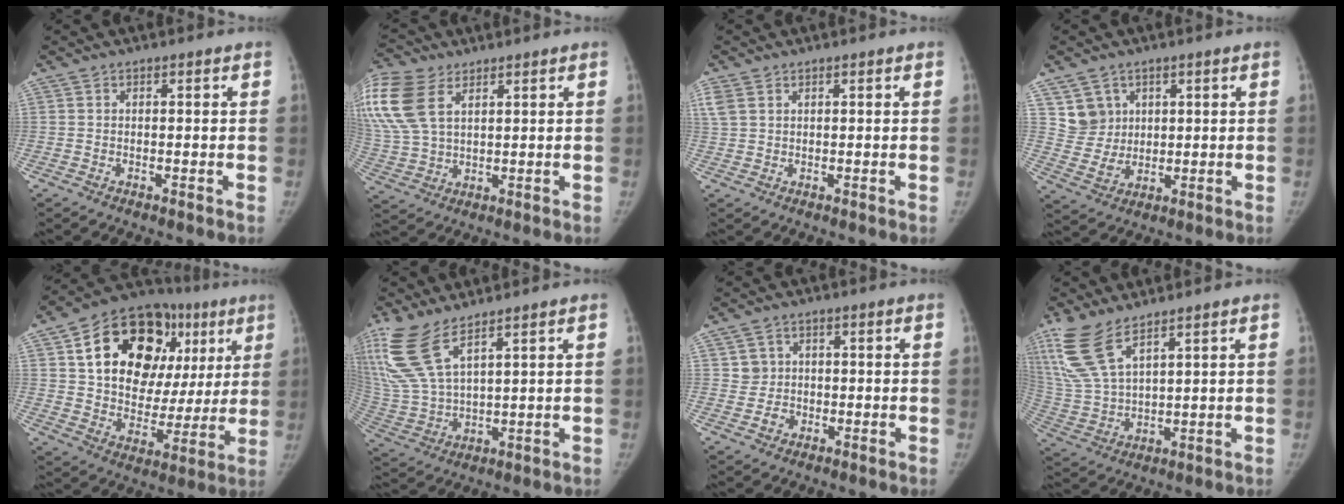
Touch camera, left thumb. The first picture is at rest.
{"total": 18.3, "force": [8.3, 11.1, 12.0], "torque": [-0.309, 0.011, 0.163]}
{"total": 3.5, "force": [1.6, 2.2, 2.2], "torque": [-0.070, 0.012, 0.042]}
{"total": 6.3, "force": [2.7, 5.5, 1.1], "torque": [0.009, -0.024, 0.063]}
{"total": 26.7, "force": [9.6, 17.2, 17.9], "torque": [-0.212, 0.019, 0.154]}
{"total": 14.6, "force": [9.2, 5.0, 10.2], "torque": [-0.240, -0.036, 0.198]}
{"total": 3.3, "force": [-0.2, 3.3, 0.2], "torque": [0.026, 0.005, -0.003]}
{"total": 12.1, "force": [8.1, 4.2, 8.0], "torque": [-0.182, -0.027, 0.179]}